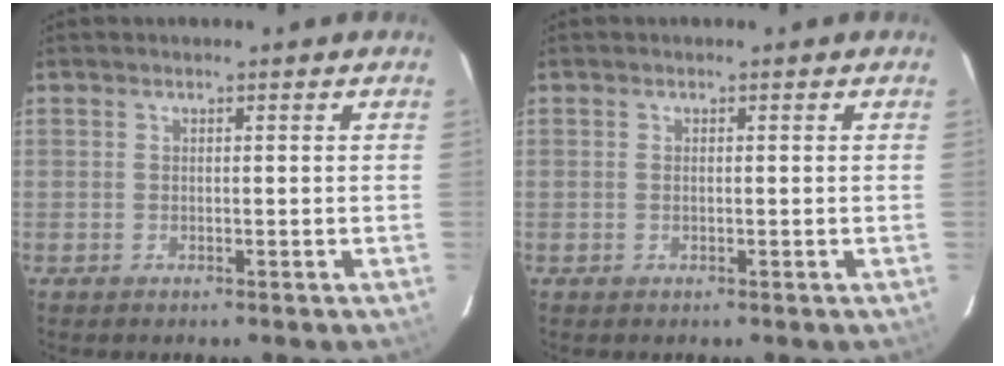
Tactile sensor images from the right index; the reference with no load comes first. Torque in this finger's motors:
{"motor_torque": [-0.11, 0.07, -0.03, 0.00]}